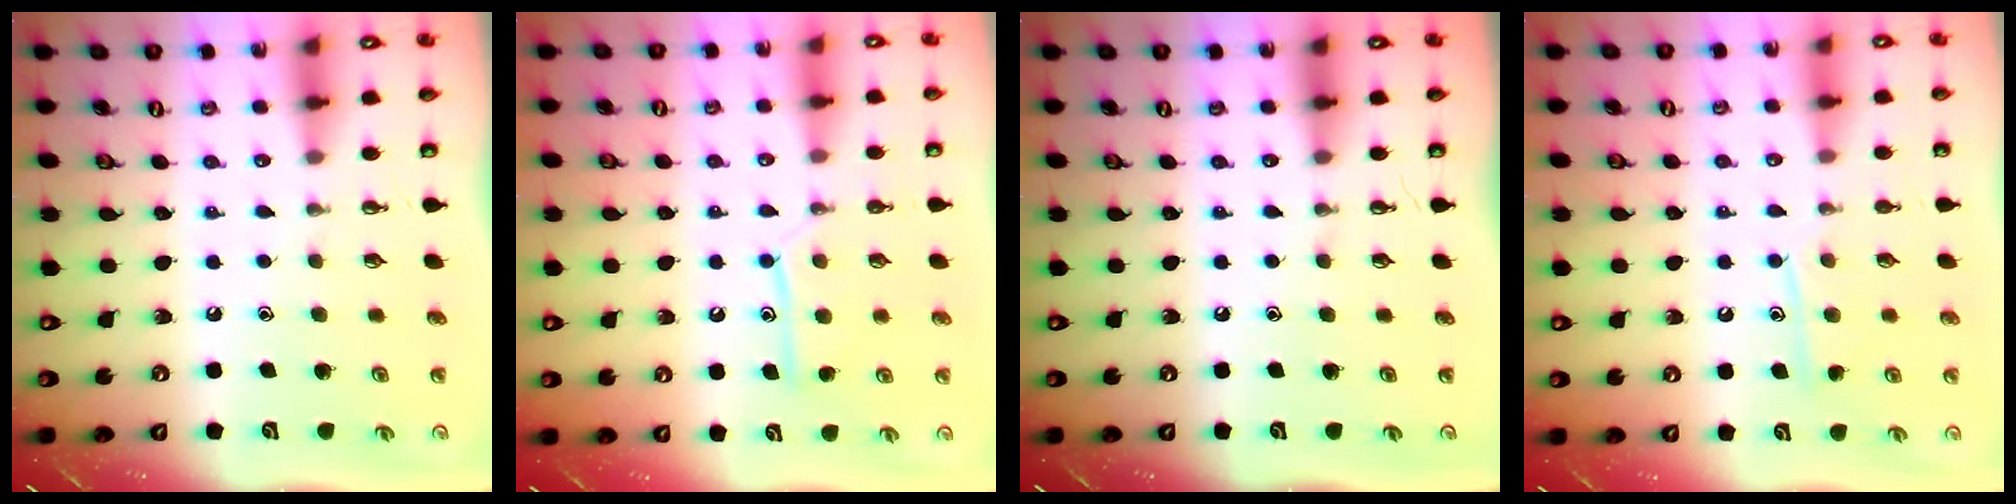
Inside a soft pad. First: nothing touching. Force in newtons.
{"total": 10.9, "press": 10.9, "slide": 0.9}
{"total": 0.0}
{"total": 9.1, "press": 9.1, "slide": 0.7}